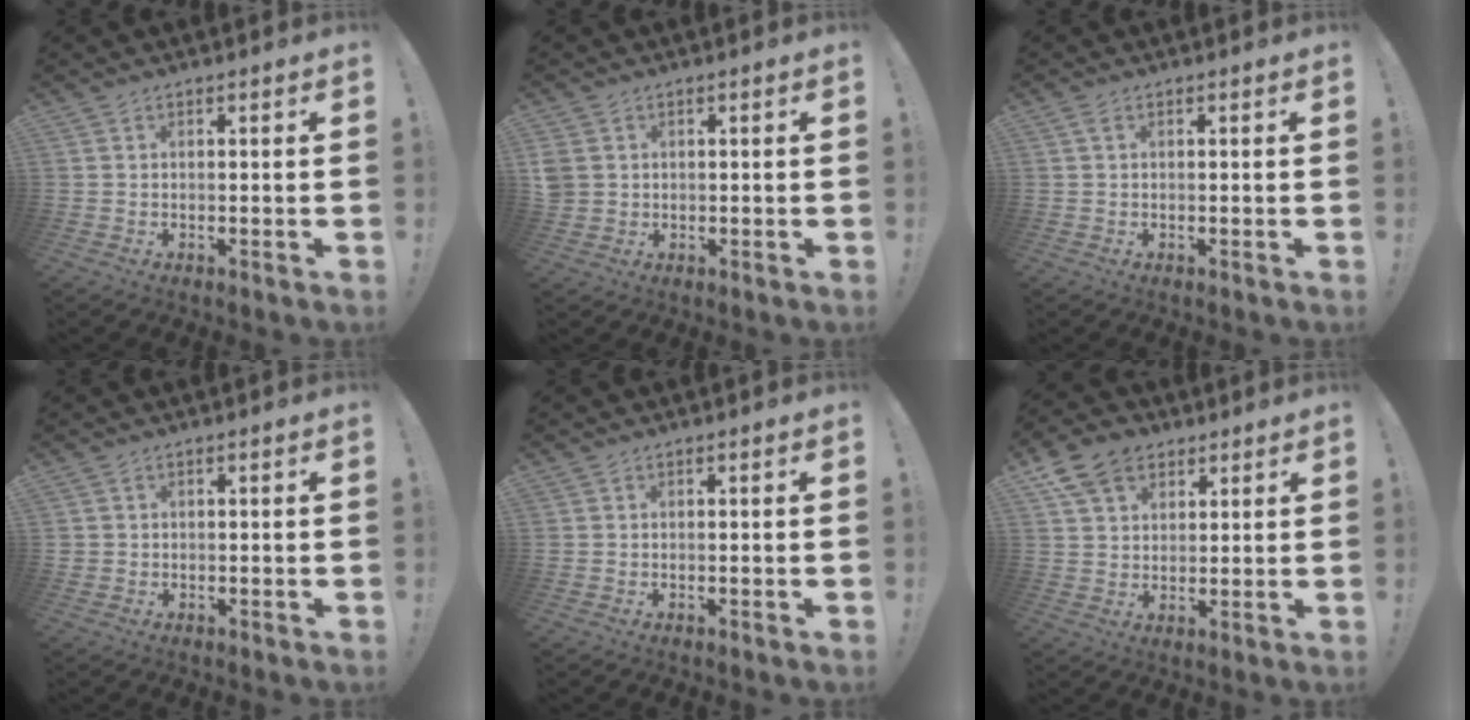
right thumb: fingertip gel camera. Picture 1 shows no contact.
{"total": 3.6, "force": [1.0, 3.1, 1.5], "torque": [-0.033, 0.000, 0.022]}
{"total": 1.0, "force": [0.4, 0.6, 0.7], "torque": [-0.017, 0.004, 0.006]}
{"total": 1.0, "force": [0.1, 1.0, 0.3], "torque": [-0.008, 0.004, 0.002]}
{"total": 0.0}
{"total": 11.0, "force": [6.1, 7.8, 4.7], "torque": [-0.080, -0.018, 0.122]}